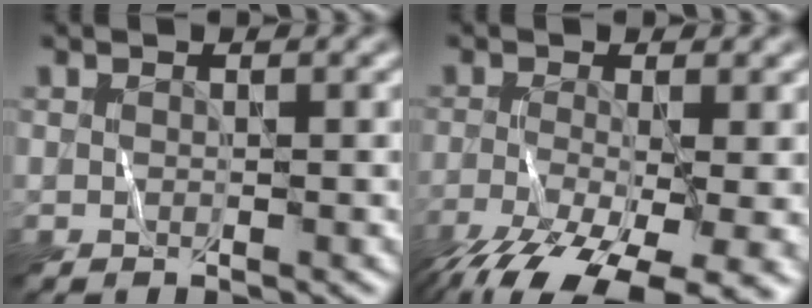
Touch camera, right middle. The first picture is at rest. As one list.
[{"total": 11.4, "force": [-6.6, 4.1, 8.4], "torque": [-0.157, -0.043, -0.099]}]